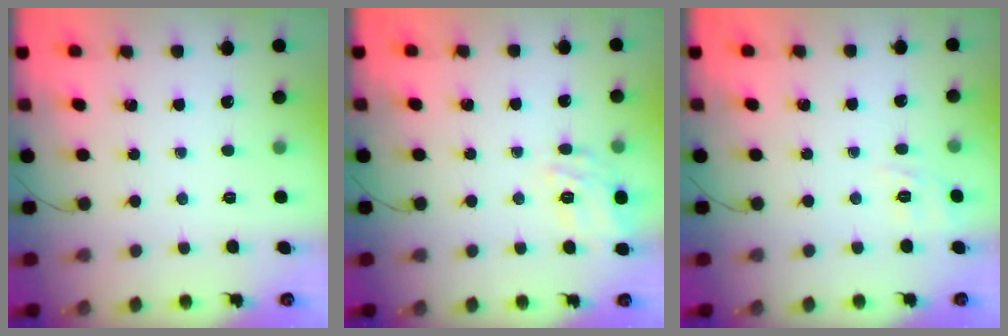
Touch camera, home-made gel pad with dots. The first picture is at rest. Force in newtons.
{"total": 8.5, "press": 8.5, "slide": 1.0}
{"total": 1.9, "press": 0.5, "slide": 1.8}